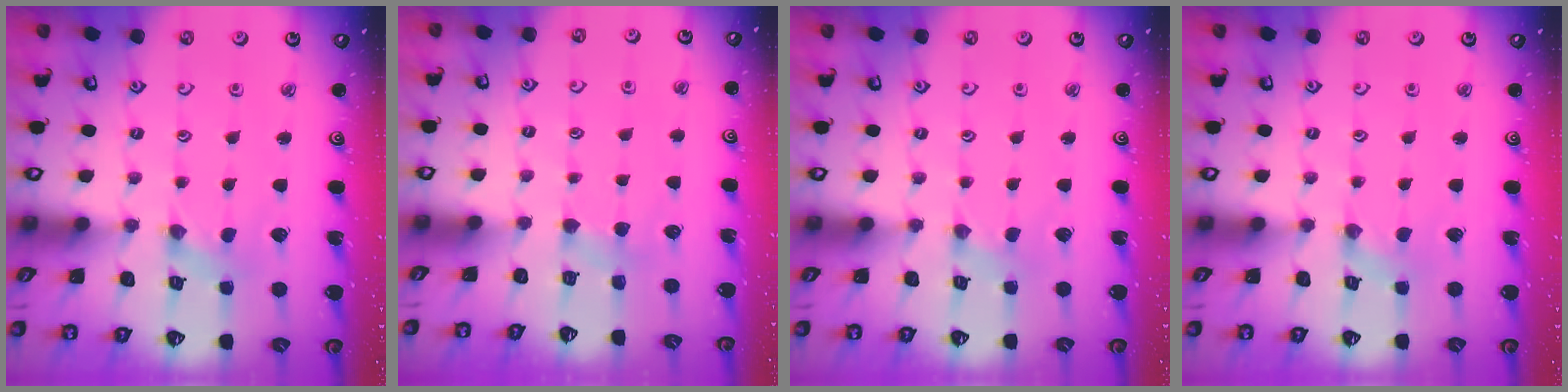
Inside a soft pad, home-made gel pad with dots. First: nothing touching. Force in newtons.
{"total": 2.6, "press": 2.6, "slide": 0.5}
{"total": 0.0}
{"total": 0.6, "press": 0.6, "slide": 0.2}